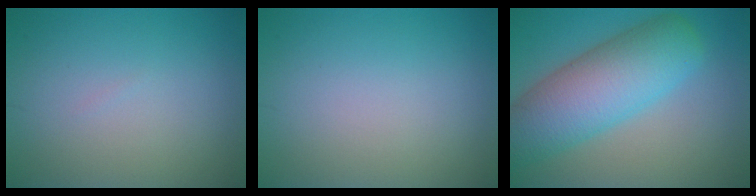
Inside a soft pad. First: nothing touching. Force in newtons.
{"total": 0.0}
{"total": 9.0, "press": 9.0, "slide": 0.4}